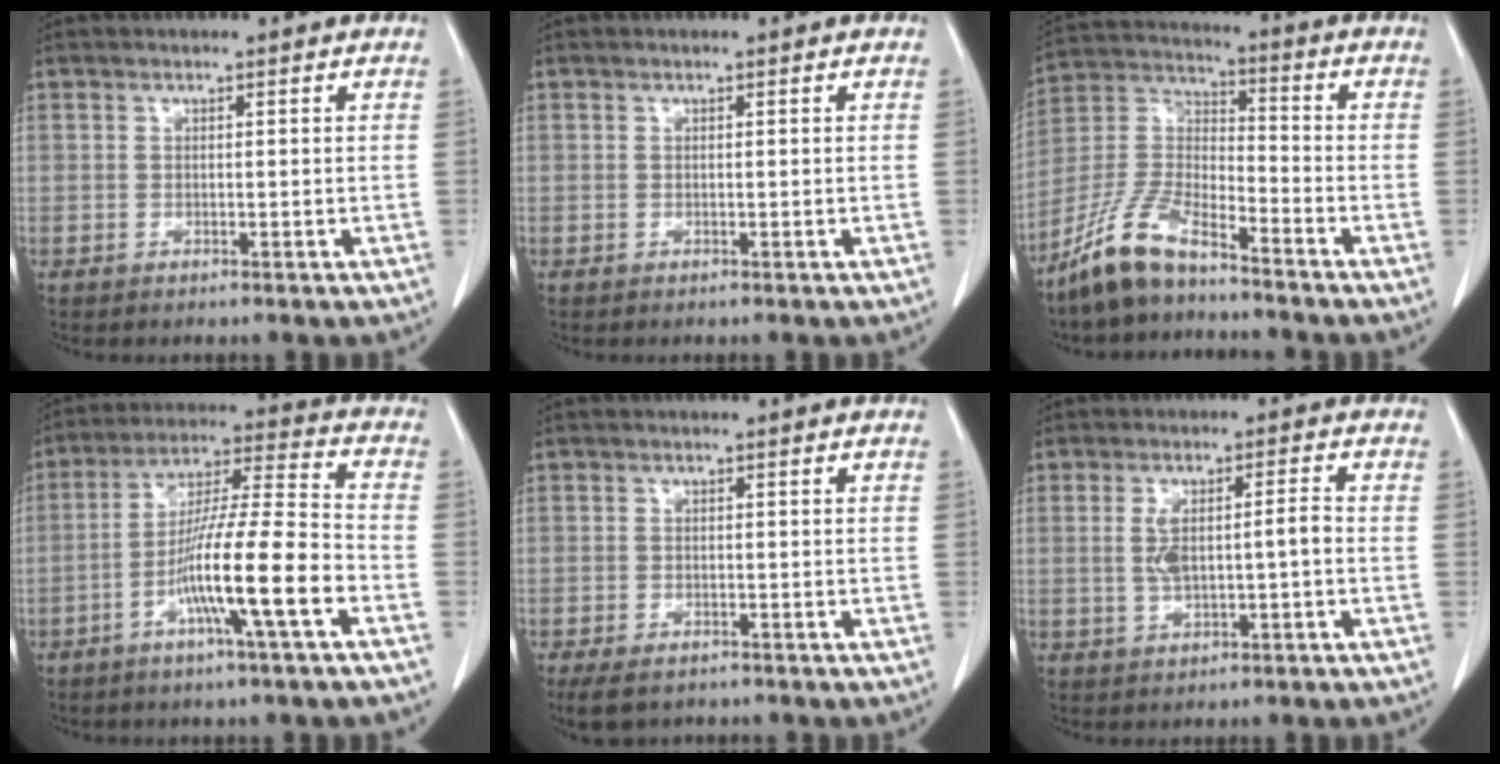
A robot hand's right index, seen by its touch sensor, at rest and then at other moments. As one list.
[{"total": 0.0}, {"total": 10.9, "force": [-8.7, 2.7, 5.9], "torque": [-0.142, 0.002, -0.175]}, {"total": 14.1, "force": [-5.5, -0.2, 13.0], "torque": [-0.232, 0.002, -0.102]}, {"total": 5.3, "force": [-4.0, 2.4, 2.4], "torque": [-0.042, -0.008, -0.059]}, {"total": 5.8, "force": [-0.4, 1.4, 5.7], "torque": [-0.112, 0.015, -0.001]}]